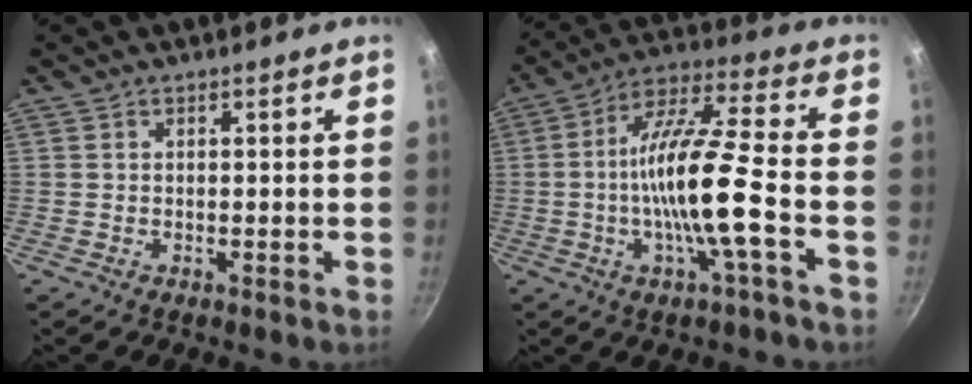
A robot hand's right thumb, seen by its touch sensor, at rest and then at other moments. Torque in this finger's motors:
{"motor_torque": [2.42, 2.59, 2.35, -0.42, 0.78]}